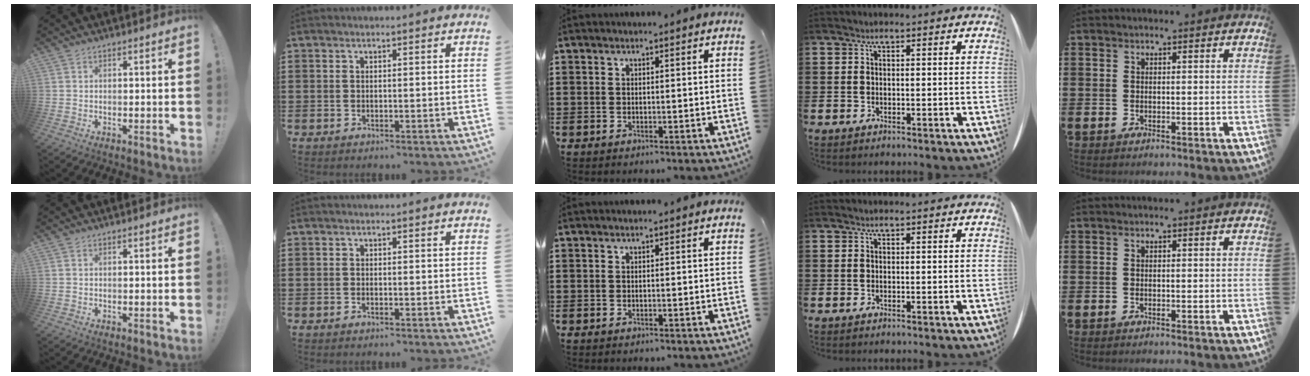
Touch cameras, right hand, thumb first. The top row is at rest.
{}